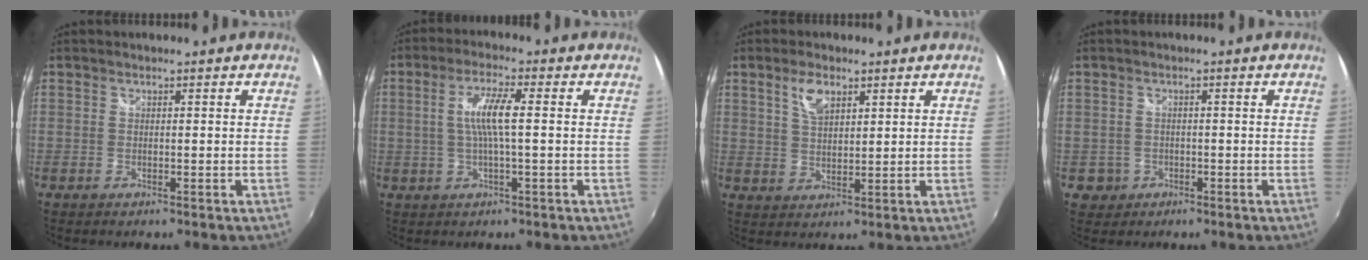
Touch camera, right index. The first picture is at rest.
{"total": 6.7, "force": [0.4, 0.6, 6.6], "torque": [-0.126, 0.002, 0.010]}
{"total": 5.2, "force": [2.8, 2.4, 3.6], "torque": [-0.063, 0.006, 0.054]}
{"total": 3.2, "force": [-0.8, 3.1, 0.3], "torque": [-0.012, 0.008, -0.006]}